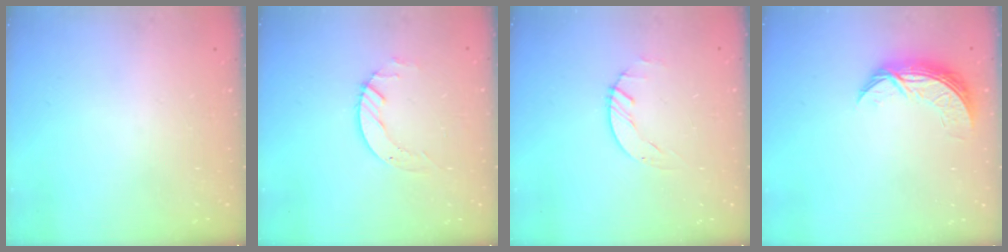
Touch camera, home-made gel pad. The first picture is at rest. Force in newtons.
{"total": 4.5, "press": 4.5, "slide": 0.4}
{"total": 0.7, "press": 0.7, "slide": 0.2}
{"total": 9.0, "press": 8.9, "slide": 0.6}